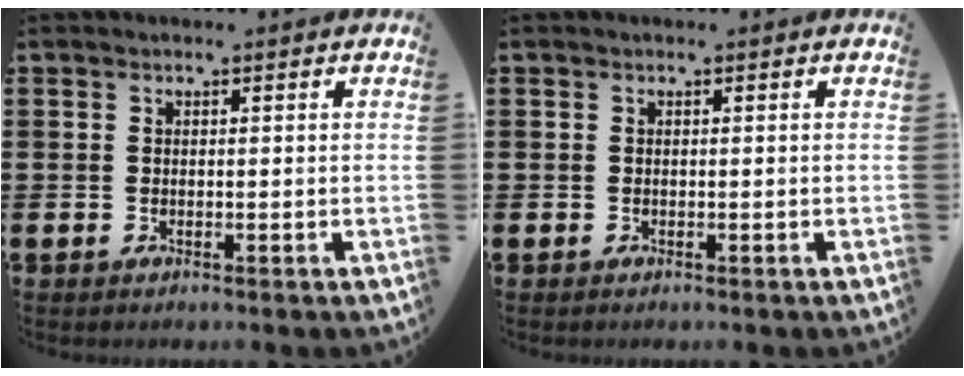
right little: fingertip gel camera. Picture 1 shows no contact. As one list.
[{"total": 0.0}]